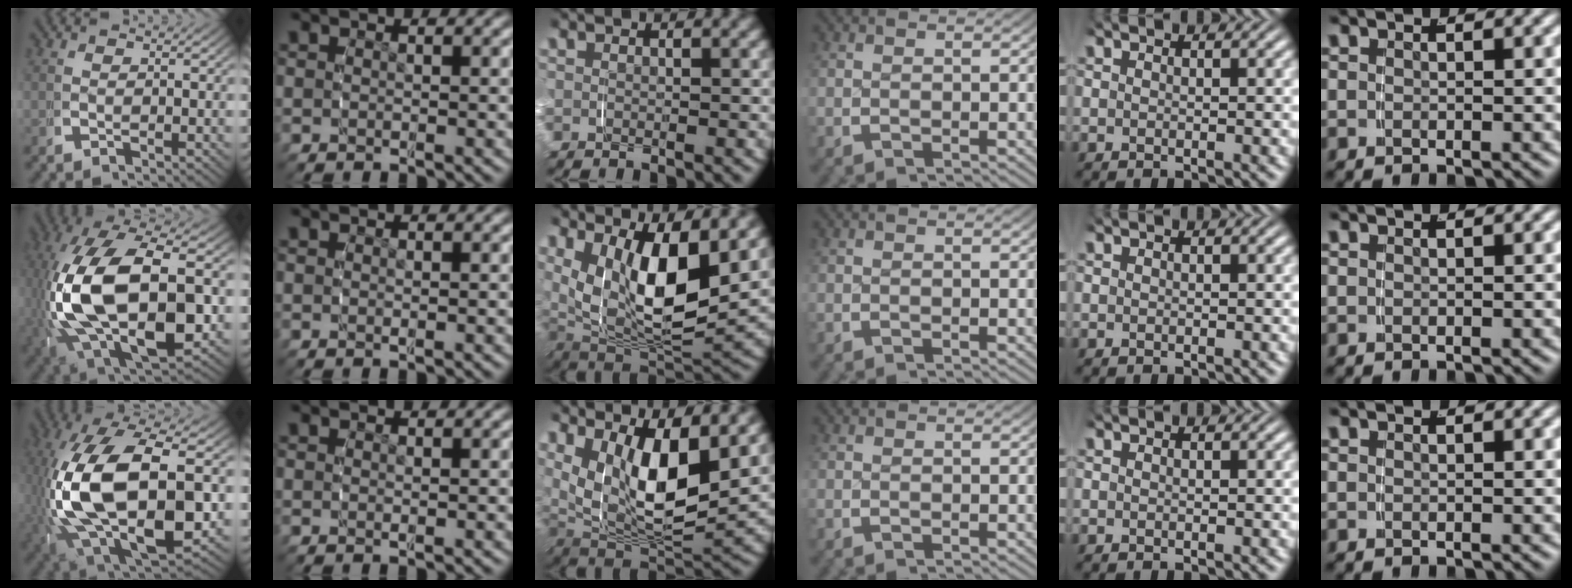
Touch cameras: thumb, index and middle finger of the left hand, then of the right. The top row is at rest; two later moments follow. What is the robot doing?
{"motion": "grasp_and_lifting", "object": "phone"}